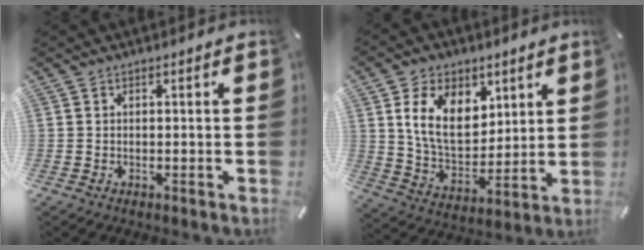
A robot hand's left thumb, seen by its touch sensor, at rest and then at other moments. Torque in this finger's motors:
{"motor_torque": [0.79, 0.29, 1.75, -1.02, 0.44]}